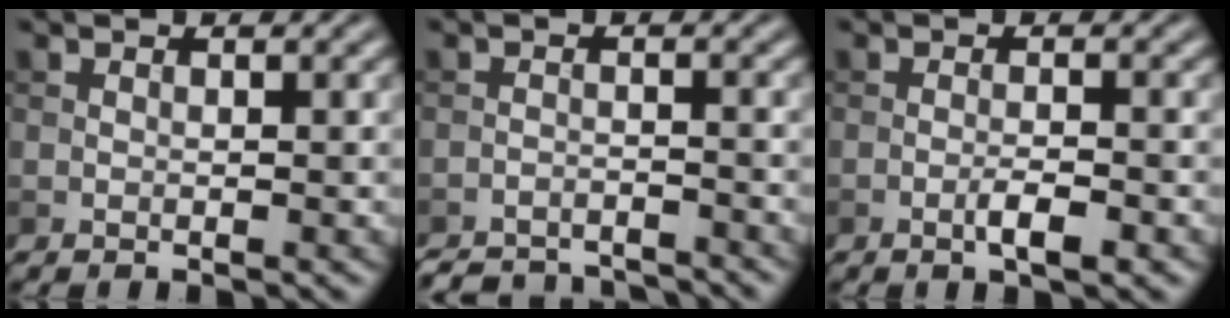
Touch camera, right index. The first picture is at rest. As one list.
[{"total": 6.1, "force": [-5.9, 1.1, 0.9], "torque": [-0.011, -0.008, -0.091]}, {"total": 2.3, "force": [-1.1, 0.4, 2.0], "torque": [-0.034, 0.003, -0.021]}]